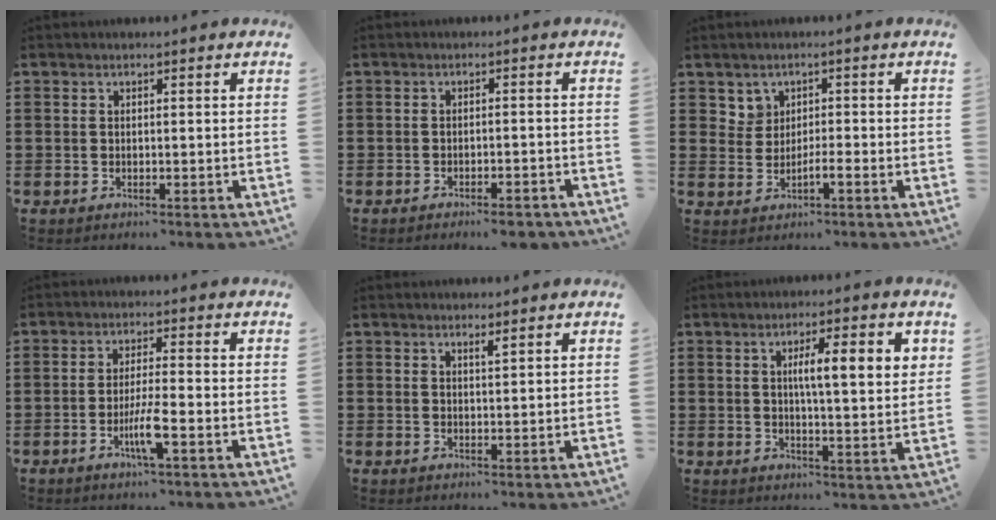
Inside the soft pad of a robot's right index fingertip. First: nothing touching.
{"total": 3.8, "force": [-3.5, 0.0, 1.3], "torque": [-0.023, -0.002, -0.069]}
{"total": 1.7, "force": [-0.1, 1.3, 1.2], "torque": [-0.029, 0.002, -0.003]}
{"total": 5.0, "force": [-2.2, 0.3, 4.5], "torque": [-0.088, -0.014, -0.041]}
{"total": 1.1, "force": [1.0, 0.0, 0.5], "torque": [-0.011, -0.001, 0.018]}
{"total": 7.2, "force": [1.9, 1.4, 6.8], "torque": [-0.117, -0.002, 0.024]}